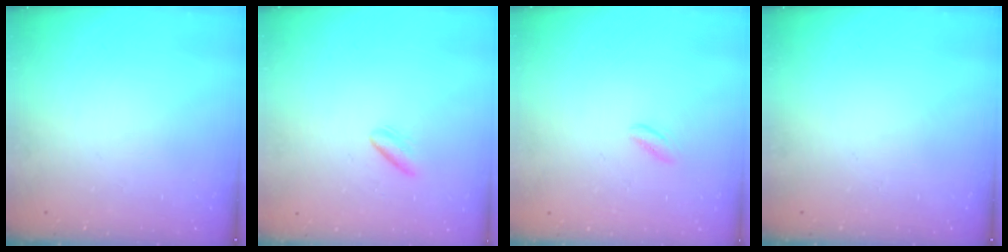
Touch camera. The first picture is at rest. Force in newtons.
{"total": 3.3, "press": 3.1, "slide": 1.2}
{"total": 2.9, "press": 2.7, "slide": 1.1}
{"total": 0.0}